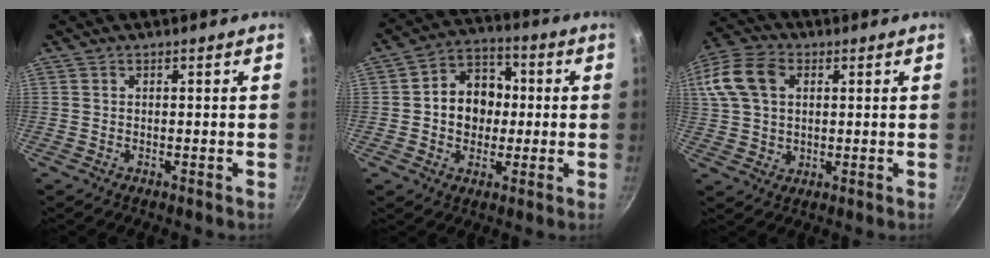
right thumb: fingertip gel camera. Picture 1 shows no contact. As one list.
[{"total": 11.2, "force": [0.2, 9.1, 6.6], "torque": [-0.059, 0.019, -0.009]}, {"total": 14.9, "force": [3.9, 10.8, 9.5], "torque": [-0.202, 0.016, 0.066]}]